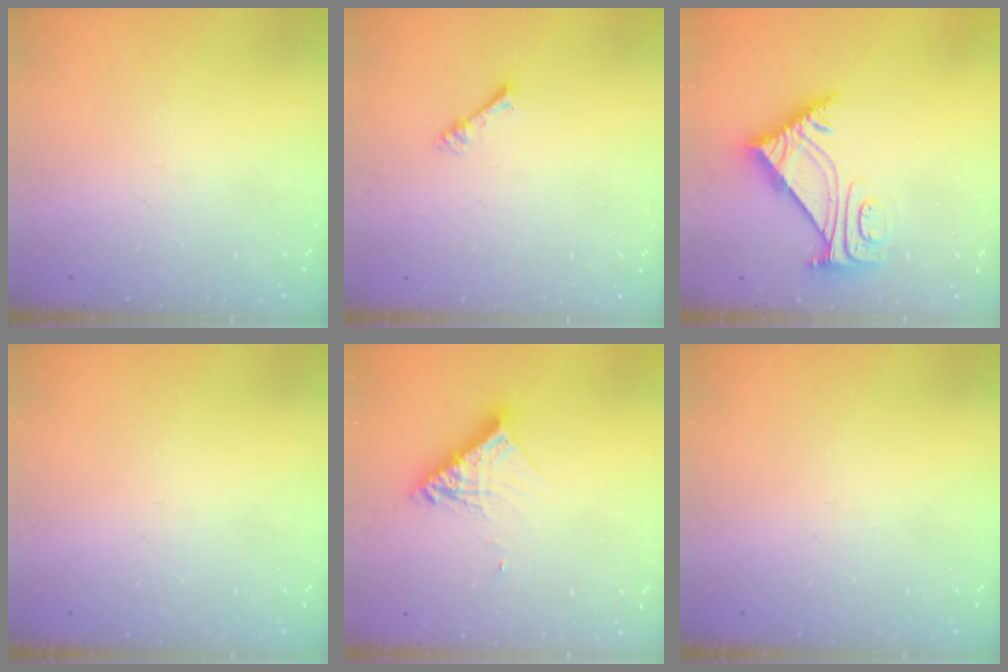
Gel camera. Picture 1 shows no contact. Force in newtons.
{"total": 2.4, "press": 2.4, "slide": 0.2}
{"total": 8.0, "press": 8.0, "slide": 0.6}
{"total": 0.0}
{"total": 10.2, "press": 10.2, "slide": 0.3}
{"total": 0.0}